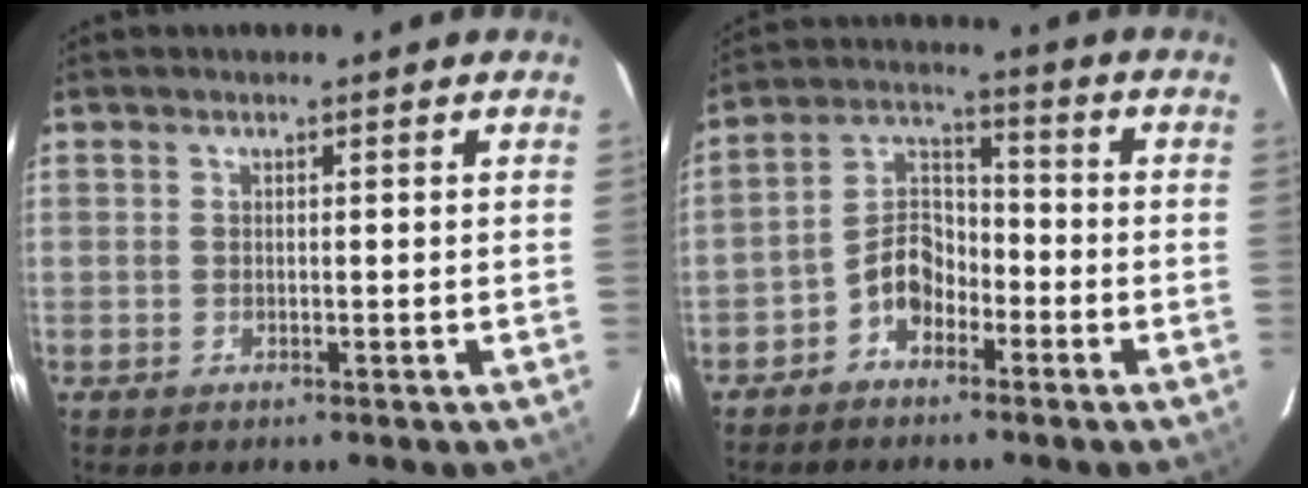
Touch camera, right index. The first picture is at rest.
{"total": 7.2, "force": [-4.1, 4.7, 3.6], "torque": [-0.071, 0.027, -0.076]}